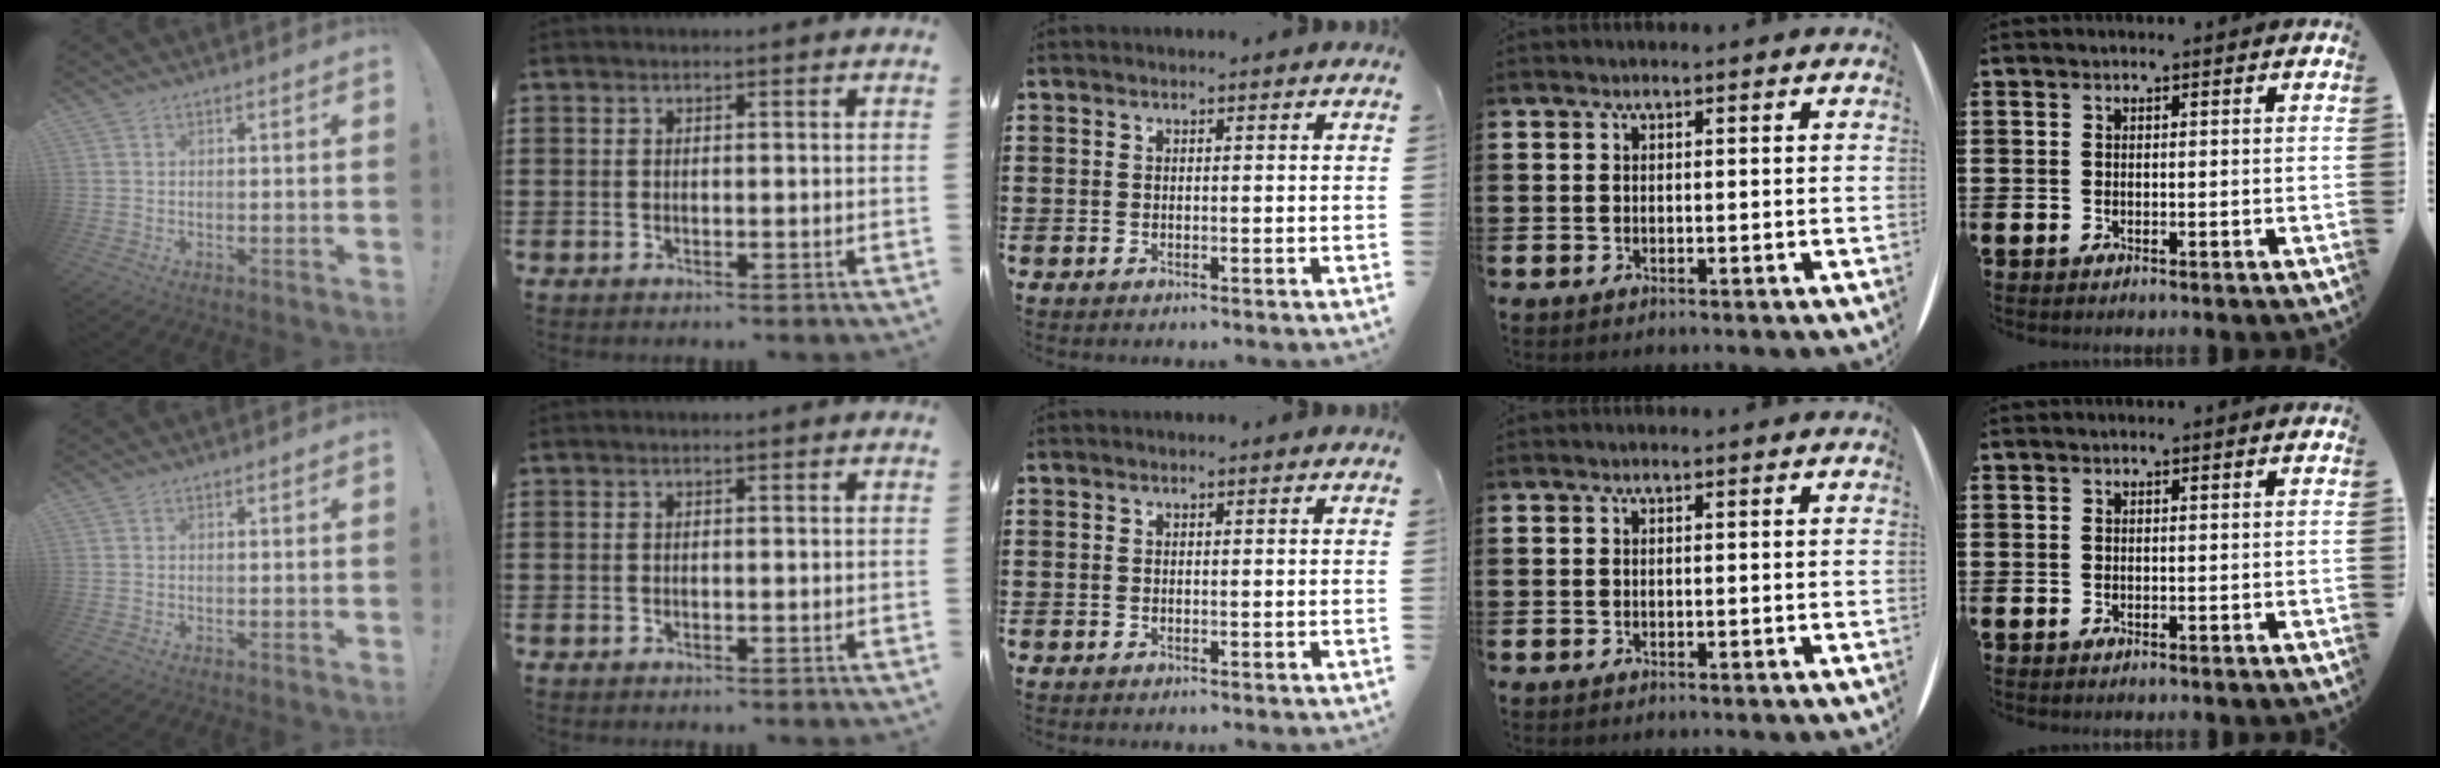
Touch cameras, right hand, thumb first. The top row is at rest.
{}